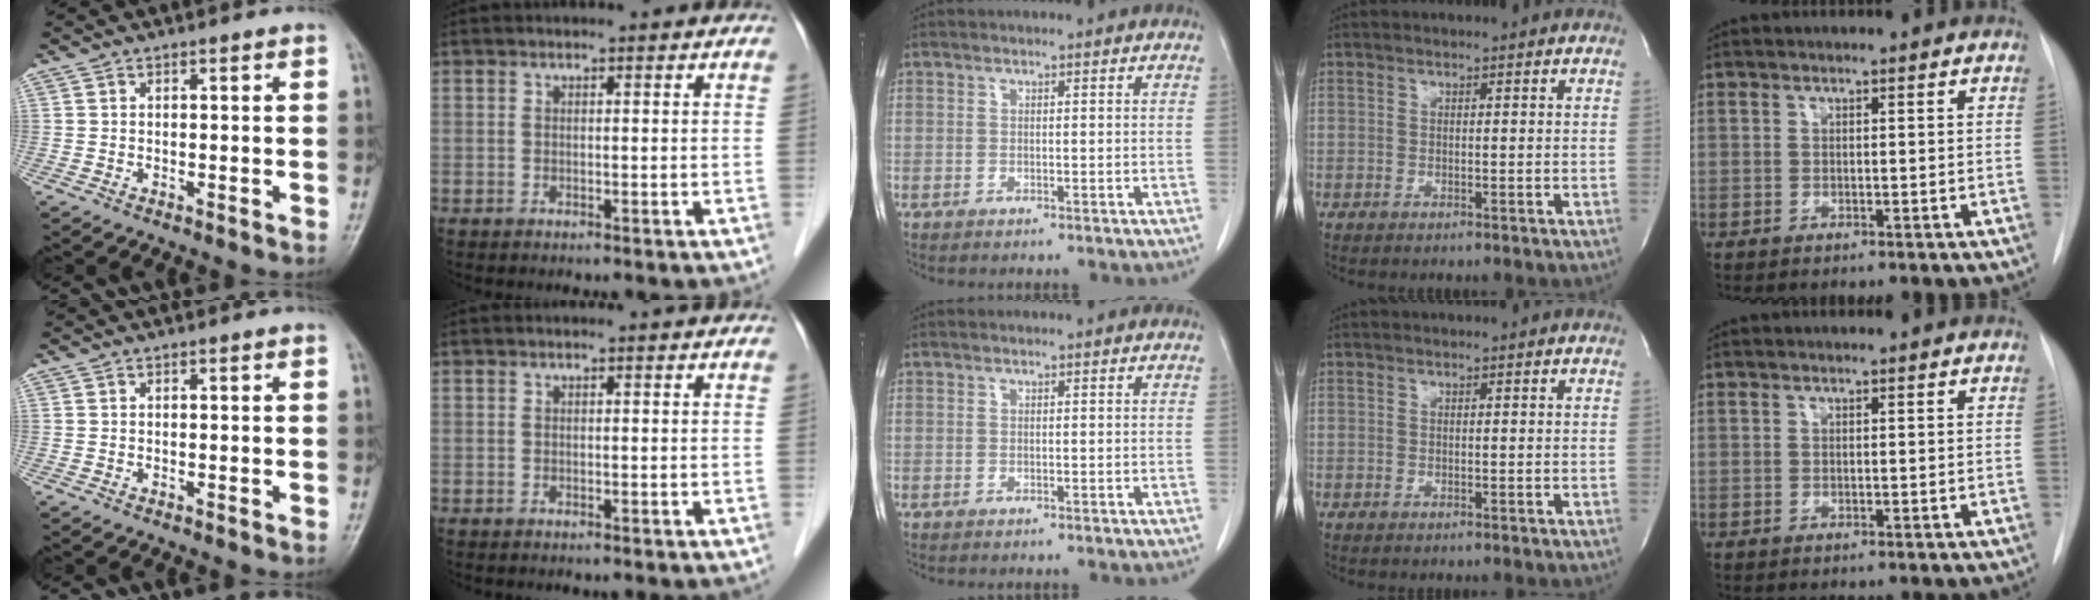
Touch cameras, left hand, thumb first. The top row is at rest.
{}